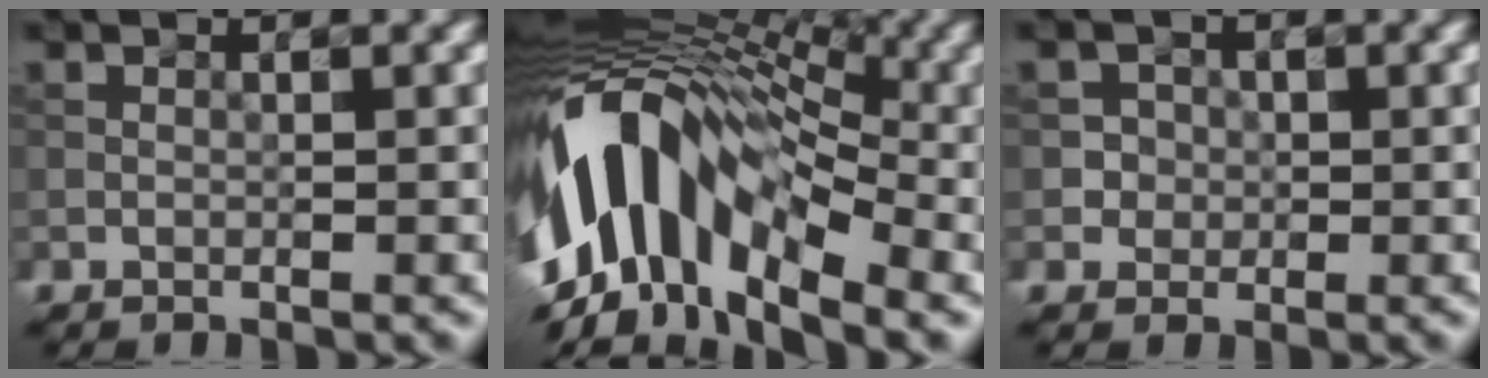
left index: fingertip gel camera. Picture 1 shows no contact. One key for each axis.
{"total": 14.9, "fx": -2.5, "fy": 8.5, "fz": 12.0, "tx": -0.217, "ty": 0.026, "tz": -0.053}
{"total": 2.0, "fx": -0.2, "fy": 2.0, "fz": 0.2, "tx": 0.017, "ty": 0.010, "tz": -0.007}